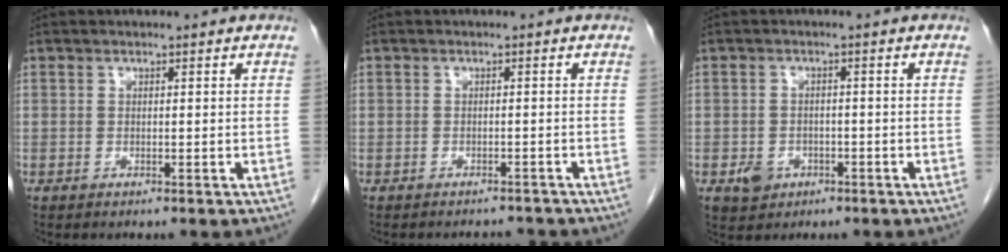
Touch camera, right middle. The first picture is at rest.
{"total": 3.3, "force": [-3.1, 1.2, -0.3], "torque": [0.009, 0.002, -0.042]}
{"total": 3.4, "force": [-1.5, 2.8, 1.3], "torque": [-0.019, 0.005, -0.017]}